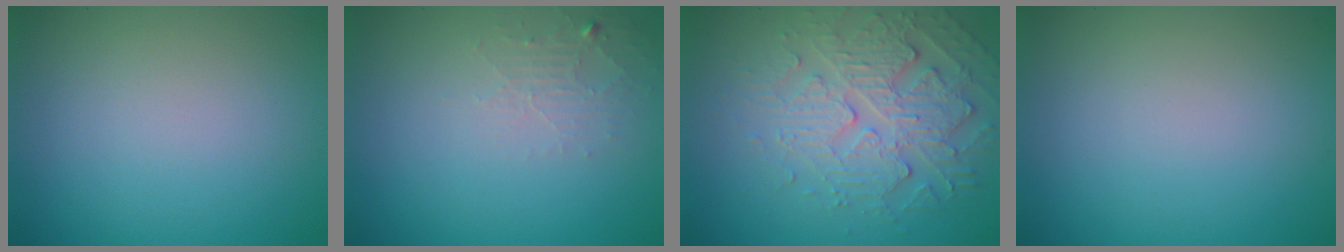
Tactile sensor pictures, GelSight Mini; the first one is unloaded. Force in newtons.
{"total": 1.7, "press": 1.7, "slide": 0.3}
{"total": 4.7, "press": 4.1, "slide": 2.3}
{"total": 0.0}